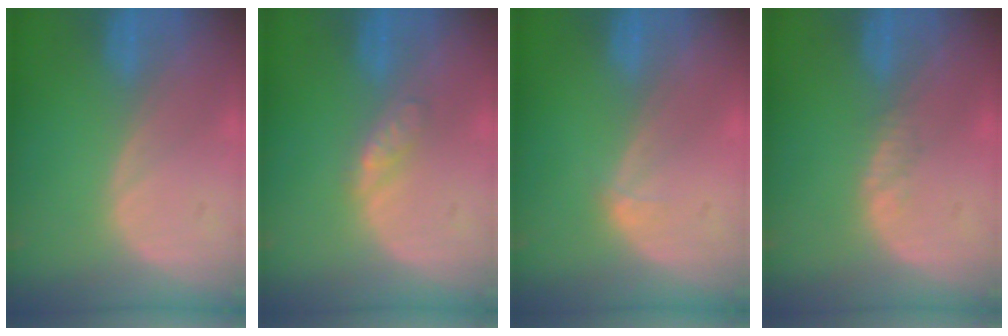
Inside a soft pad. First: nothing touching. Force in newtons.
{"total": 2.7, "press": 2.7, "slide": 0.3}
{"total": 0.7, "press": 0.7, "slide": 0.1}
{"total": 1.1, "press": 0.9, "slide": 0.7}